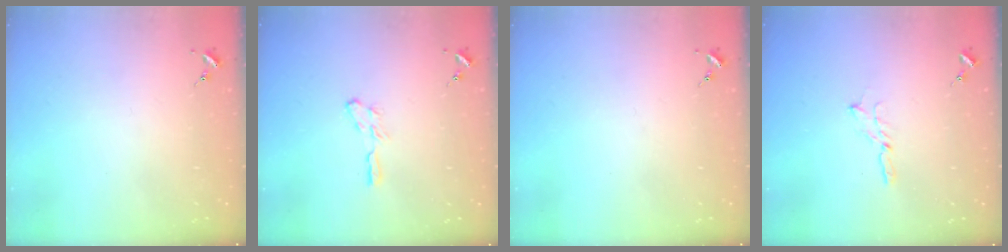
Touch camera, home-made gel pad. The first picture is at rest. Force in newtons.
{"total": 4.3, "press": 4.3, "slide": 0.5}
{"total": 0.0}
{"total": 3.5, "press": 3.5, "slide": 0.1}